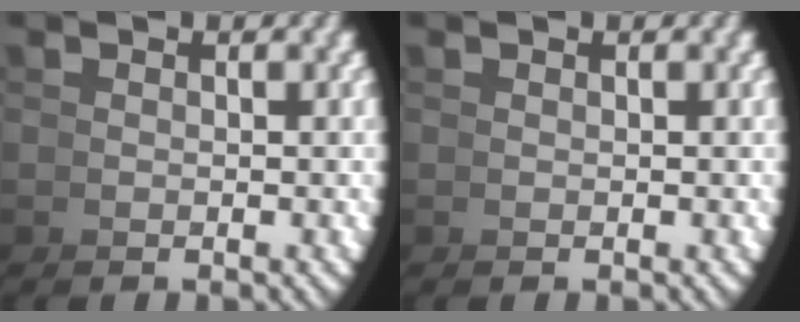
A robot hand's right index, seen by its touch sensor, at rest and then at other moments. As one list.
[{"total": 0.7, "force": [0.5, 0.5, 0.1], "torque": [-0.005, -0.004, 0.014]}]